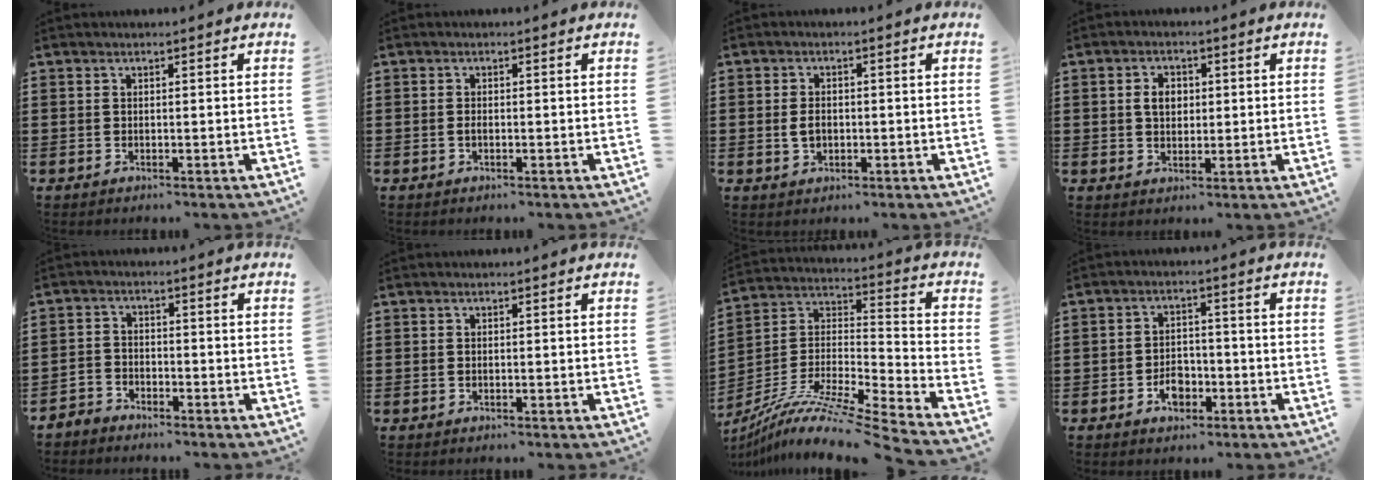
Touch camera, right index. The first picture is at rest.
{"total": 0.8, "force": [-0.3, 0.3, 0.6], "torque": [-0.014, -0.005, -0.004]}
{"total": 2.6, "force": [-0.3, 1.9, 1.9], "torque": [-0.038, 0.005, -0.007]}
{"total": 3.3, "force": [0.4, 2.4, 2.2], "torque": [-0.050, 0.012, 0.006]}
{"total": 2.7, "force": [-2.5, 1.0, 0.1], "torque": [-0.016, 0.002, -0.058]}
{"total": 0.0}
{"total": 10.9, "force": [-9.1, 0.1, 5.9], "torque": [-0.112, 0.000, -0.183]}
{"total": 3.8, "force": [-1.8, 2.5, 2.2], "torque": [-0.033, 0.000, -0.035]}